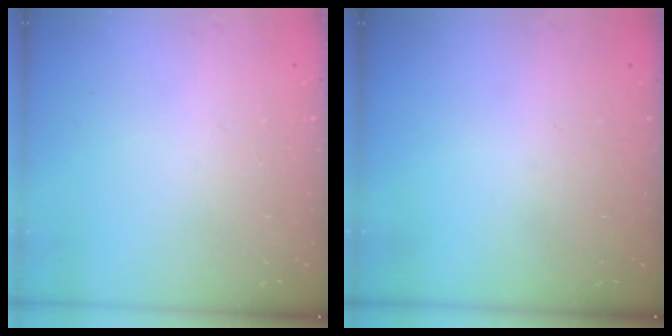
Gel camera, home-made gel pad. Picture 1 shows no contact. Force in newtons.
{"total": 0.0}